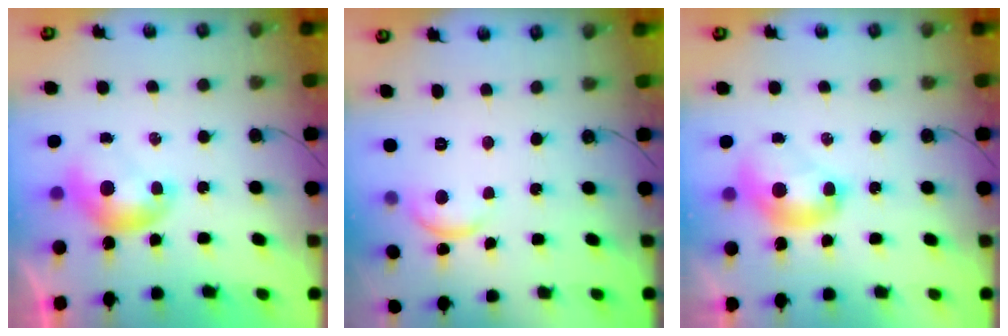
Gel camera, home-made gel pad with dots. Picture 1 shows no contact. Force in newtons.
{"total": 2.9, "press": 2.9, "slide": 0.4}
{"total": 2.5, "press": 2.5, "slide": 0.1}